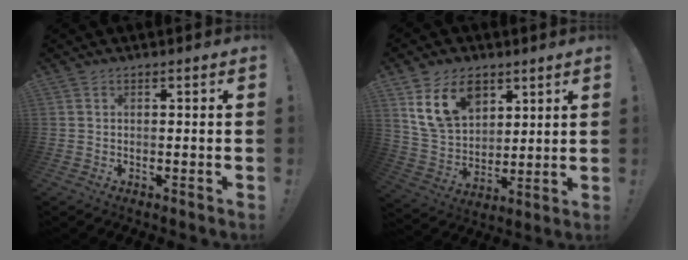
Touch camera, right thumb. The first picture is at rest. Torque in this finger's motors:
{"motor_torque": [0.06, 0.60, 0.14, 0.25, 0.41]}